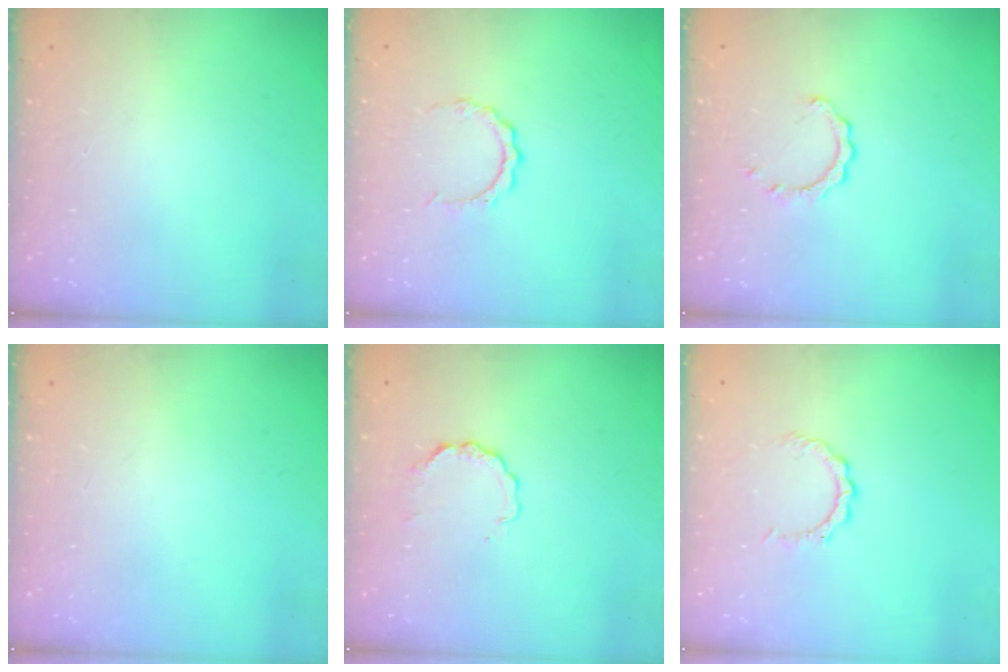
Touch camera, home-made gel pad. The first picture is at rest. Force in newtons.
{"total": 3.6, "press": 3.6, "slide": 0.4}
{"total": 2.1, "press": 2.1, "slide": 0.2}
{"total": 0.0}
{"total": 3.6, "press": 3.6, "slide": 0.4}
{"total": 3.0, "press": 3.0, "slide": 0.2}